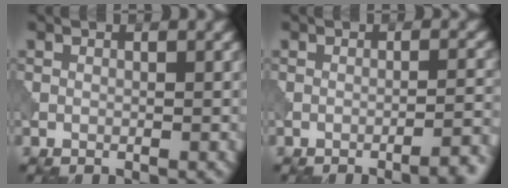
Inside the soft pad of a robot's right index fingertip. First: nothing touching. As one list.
[{"total": 3.4, "force": [-2.3, 0.6, 2.4], "torque": [-0.026, 0.015, -0.041]}]